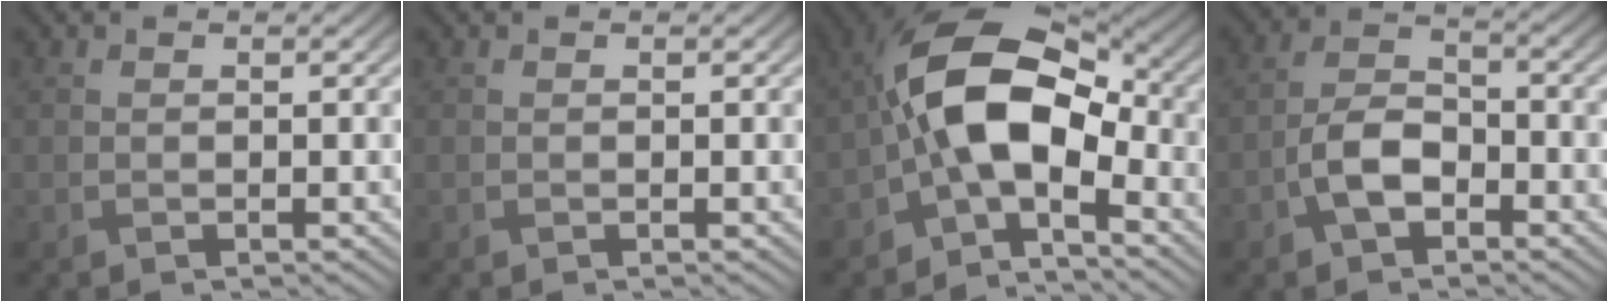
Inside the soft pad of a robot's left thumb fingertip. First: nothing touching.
{"total": 0.0}
{"total": 11.6, "force": [-2.5, 6.0, 9.6], "torque": [-0.161, 0.023, -0.066]}
{"total": 5.2, "force": [-2.4, 2.9, 3.6], "torque": [-0.071, 0.011, -0.056]}